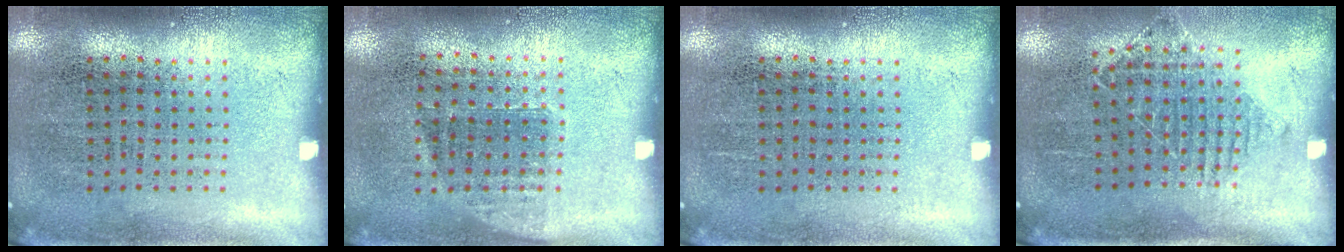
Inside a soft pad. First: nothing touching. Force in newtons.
{"total": 0.7, "press": 0.7, "slide": 0.4}
{"total": 0.0}
{"total": 1.1, "press": 1.0, "slide": 0.5}